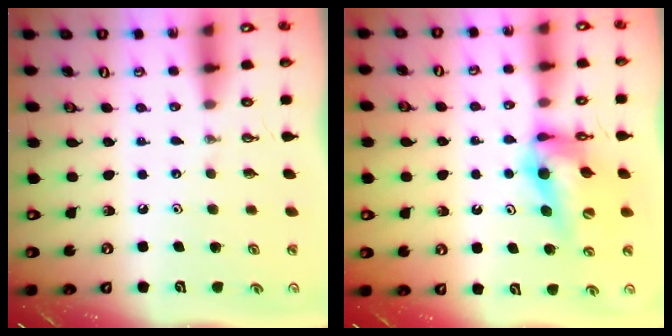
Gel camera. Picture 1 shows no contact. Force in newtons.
{"total": 12.7, "press": 12.6, "slide": 1.1}